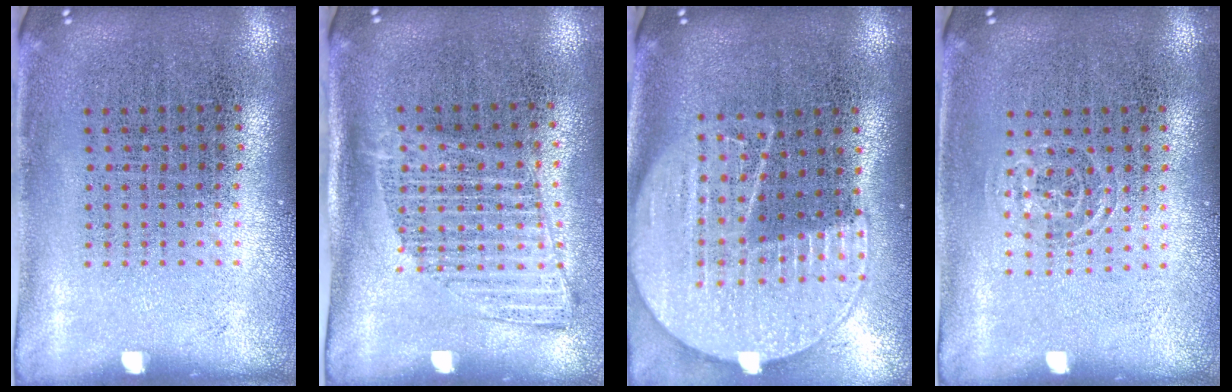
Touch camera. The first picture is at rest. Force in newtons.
{"total": 1.3, "press": 1.1, "slide": 0.7}
{"total": 2.0, "press": 1.8, "slide": 1.0}
{"total": 0.8, "press": 0.6, "slide": 0.6}